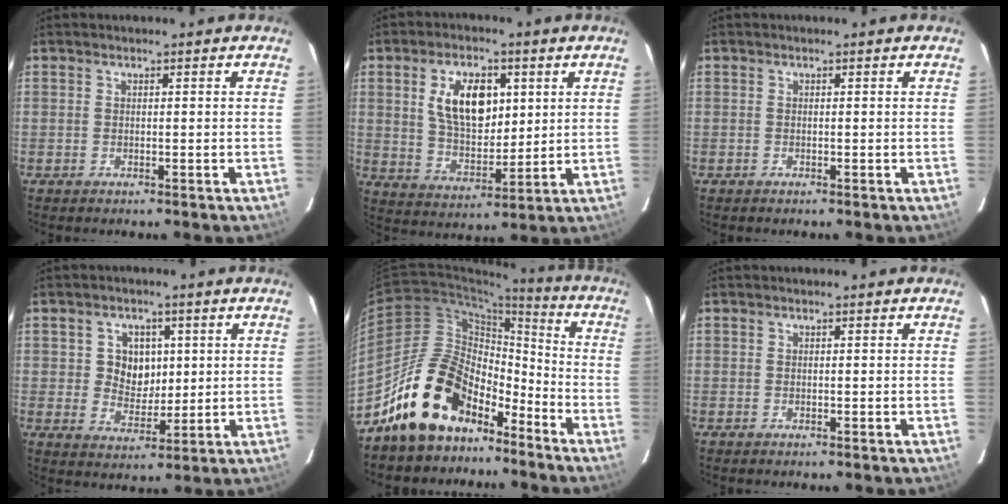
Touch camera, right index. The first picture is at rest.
{"total": 12.9, "force": [3.8, 7.2, 10.0], "torque": [-0.178, 0.013, 0.077]}
{"total": 0.0}
{"total": 6.5, "force": [1.2, 5.7, 2.9], "torque": [-0.052, 0.011, 0.029]}
{"total": 16.8, "force": [-12.3, 8.8, 7.4], "torque": [-0.142, 0.030, -0.200]}
{"total": 0.0}